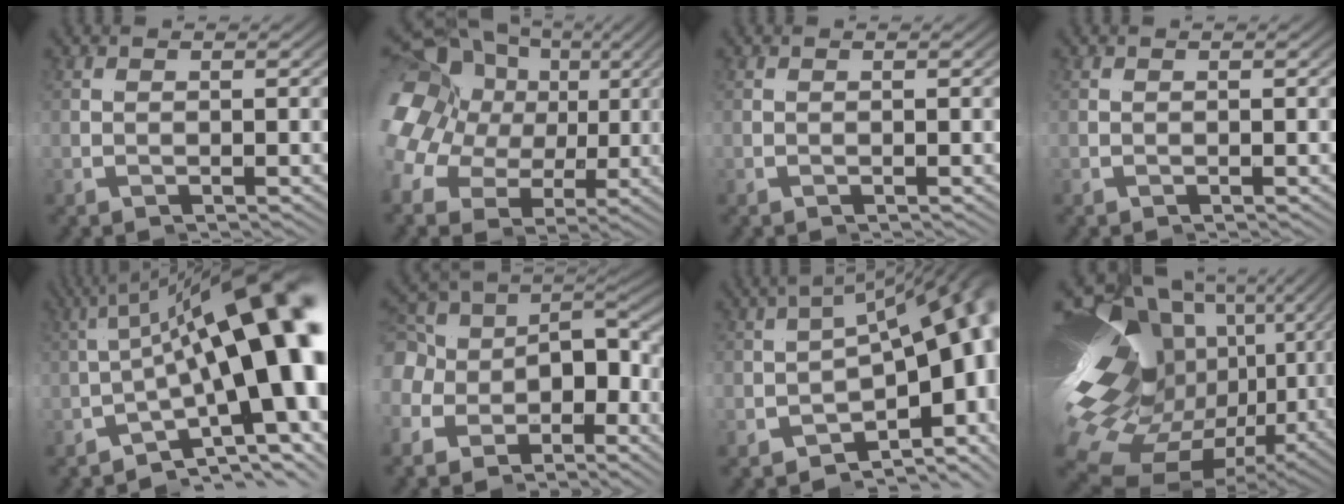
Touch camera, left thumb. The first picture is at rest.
{"total": 11.2, "force": [4.6, 6.9, 7.5], "torque": [-0.146, 0.018, 0.070]}
{"total": 0.0}
{"total": 0.0}
{"total": 14.9, "force": [0.1, 4.9, 14.1], "torque": [-0.177, 0.029, -0.016]}
{"total": 6.1, "force": [0.4, 4.1, 4.5], "torque": [-0.096, 0.017, -0.005]}
{"total": 9.9, "force": [0.3, 5.0, 8.5], "torque": [-0.106, 0.023, -0.019]}
{"total": 21.6, "force": [0.1, 12.9, 17.3], "torque": [-0.314, -0.004, 0.006]}